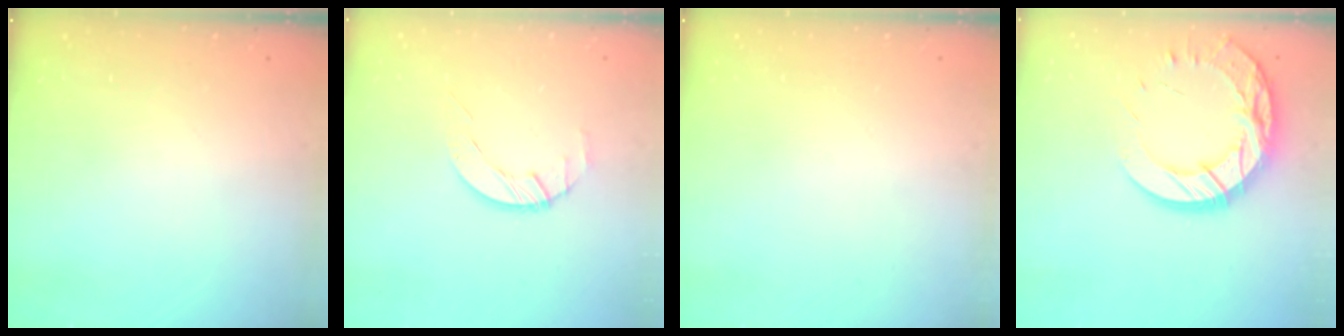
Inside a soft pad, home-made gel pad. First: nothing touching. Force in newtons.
{"total": 3.3, "press": 3.2, "slide": 0.4}
{"total": 0.0}
{"total": 20.4, "press": 20.3, "slide": 1.7}